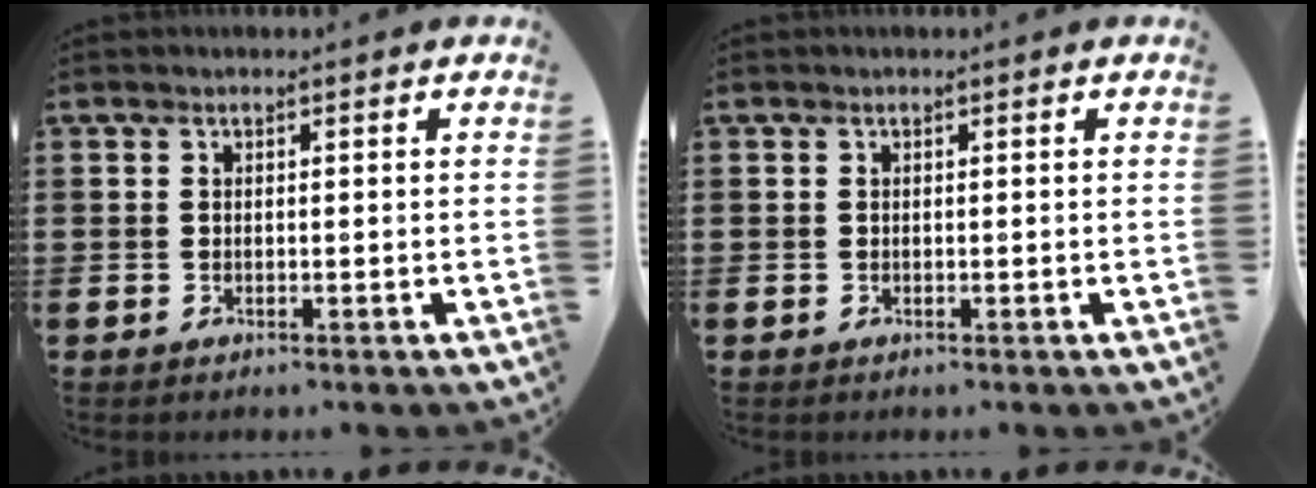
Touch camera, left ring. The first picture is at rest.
{"total": 0.0}